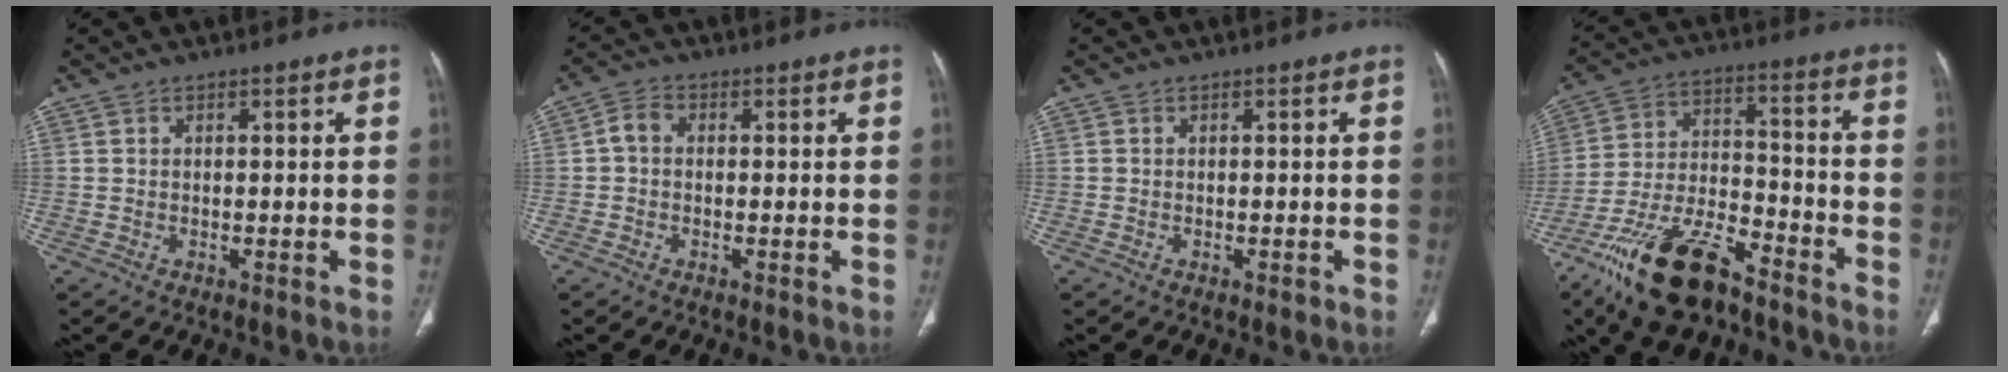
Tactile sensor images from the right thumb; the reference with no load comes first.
{"total": 2.9, "force": [-0.1, 2.1, 2.0], "torque": [-0.034, 0.008, -0.010]}
{"total": 0.6, "force": [-0.4, 0.3, 0.3], "torque": [-0.002, 0.000, -0.006]}
{"total": 17.9, "force": [-12.4, 7.0, 10.9], "torque": [-0.202, 0.064, -0.223]}